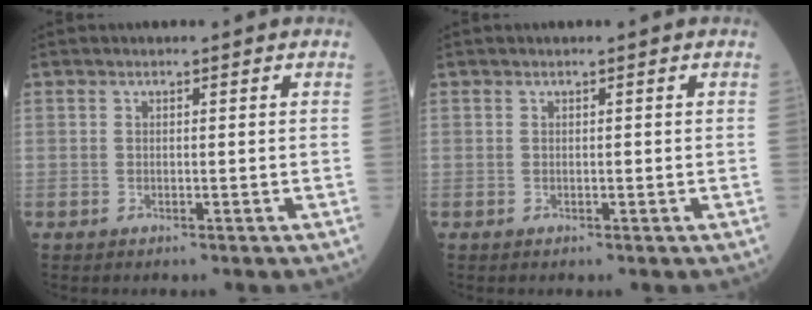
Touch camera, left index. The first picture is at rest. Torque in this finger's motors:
{"motor_torque": [0.05, 0.00, 0.00, 0.00]}